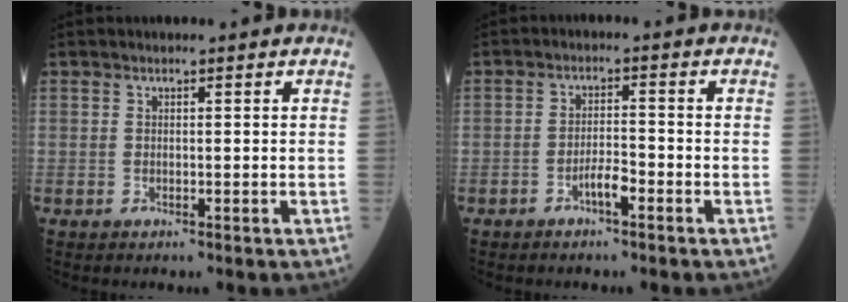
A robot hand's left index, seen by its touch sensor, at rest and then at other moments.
{"total": 2.9, "force": [-1.8, 0.5, 2.2], "torque": [-0.039, 0.002, -0.035]}